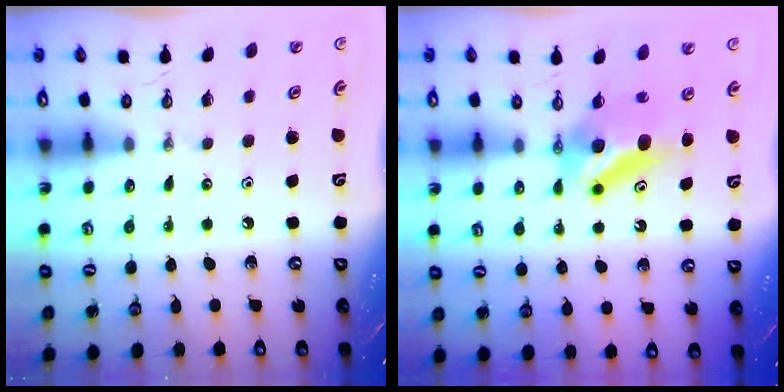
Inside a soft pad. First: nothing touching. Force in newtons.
{"total": 6.3, "press": 6.2, "slide": 0.9}